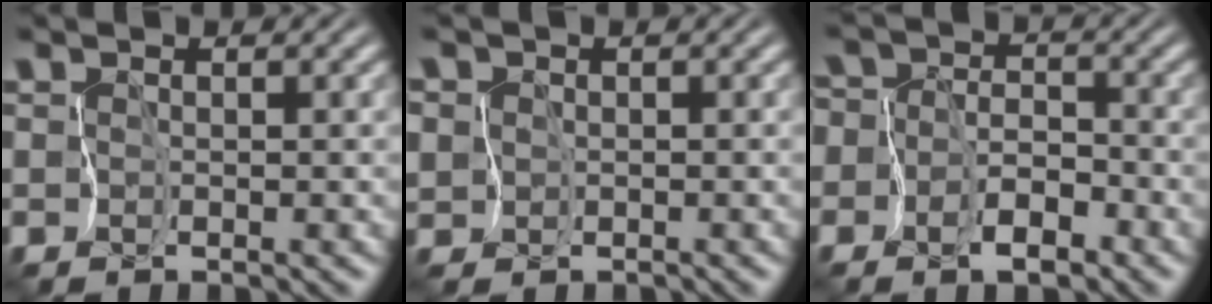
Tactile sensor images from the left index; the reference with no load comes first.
{"total": 4.0, "force": [0.0, 3.7, 1.4], "torque": [-0.052, 0.008, -0.040]}
{"total": 4.0, "force": [-1.6, 2.8, 2.4], "torque": [-0.024, 0.004, -0.046]}